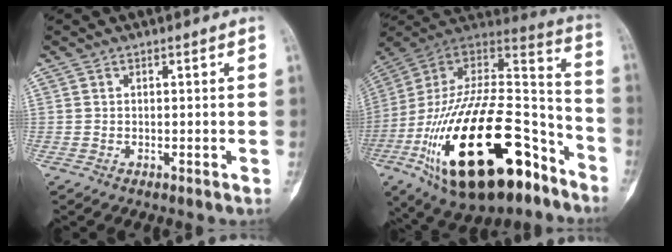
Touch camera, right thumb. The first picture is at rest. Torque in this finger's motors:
{"motor_torque": [1.94, 2.68, 2.53, -0.23, 1.05]}